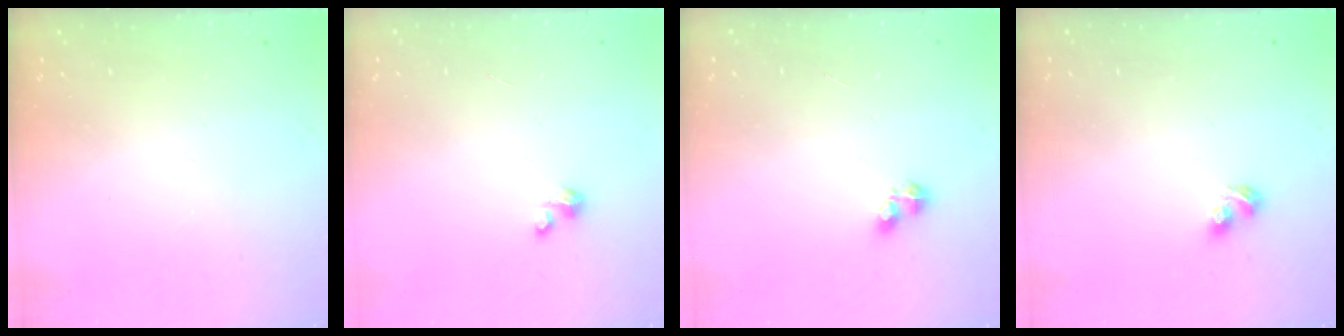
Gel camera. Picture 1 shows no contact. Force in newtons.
{"total": 0.6, "press": 0.6, "slide": 0.3}
{"total": 3.3, "press": 3.3, "slide": 0.4}
{"total": 3.8, "press": 3.8, "slide": 0.3}